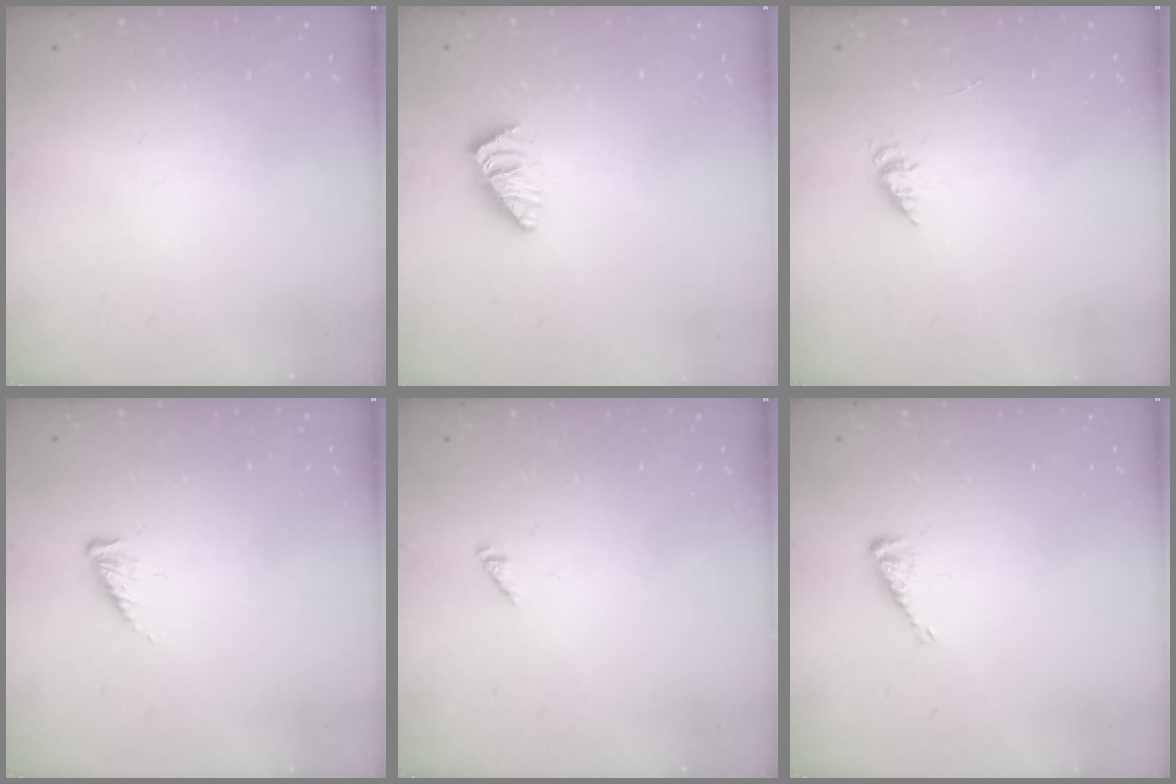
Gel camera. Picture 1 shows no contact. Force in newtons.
{"total": 1.1, "press": 1.0, "slide": 0.3}
{"total": 2.1, "press": 2.1, "slide": 0.3}
{"total": 3.6, "press": 3.6, "slide": 0.5}
{"total": 0.0}
{"total": 4.4, "press": 4.4, "slide": 0.4}